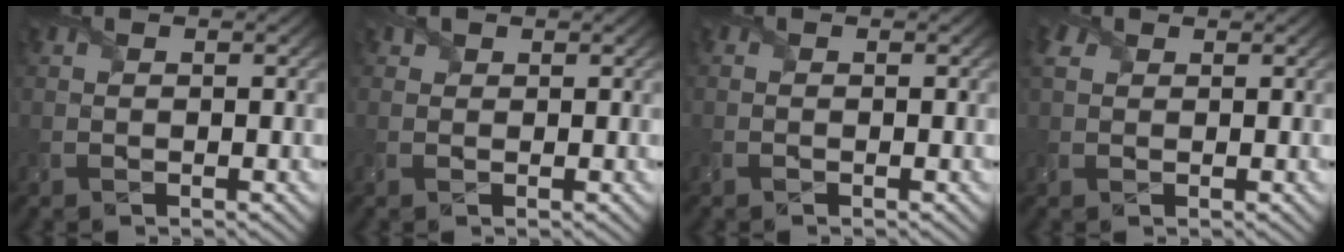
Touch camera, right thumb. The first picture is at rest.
{"total": 1.2, "force": [0.9, 0.7, 0.2], "torque": [-0.002, 0.003, 0.014]}
{"total": 0.0}
{"total": 2.3, "force": [1.3, 1.6, 1.1], "torque": [-0.034, 0.010, 0.023]}